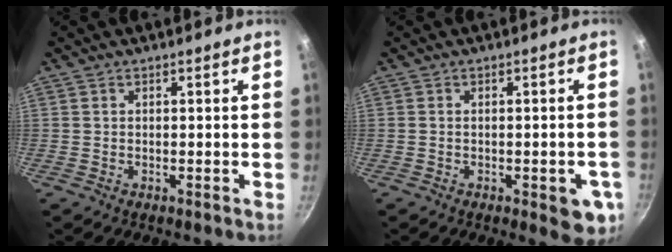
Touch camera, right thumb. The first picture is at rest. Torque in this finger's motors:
{"motor_torque": [0.90, 0.84, 0.89, -0.06, 0.17]}